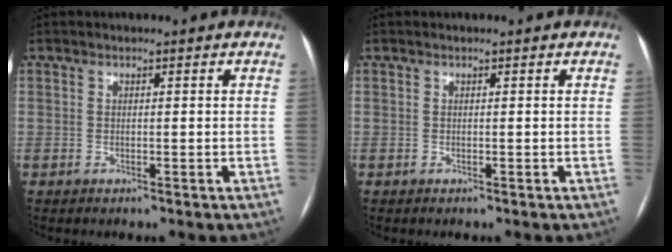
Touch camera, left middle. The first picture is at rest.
{"total": 0.0}